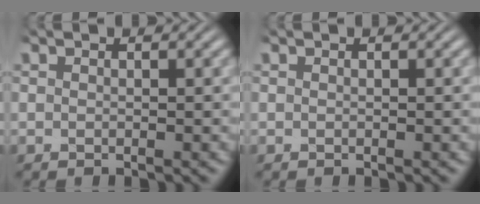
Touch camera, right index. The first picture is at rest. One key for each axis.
{"total": 0.0}